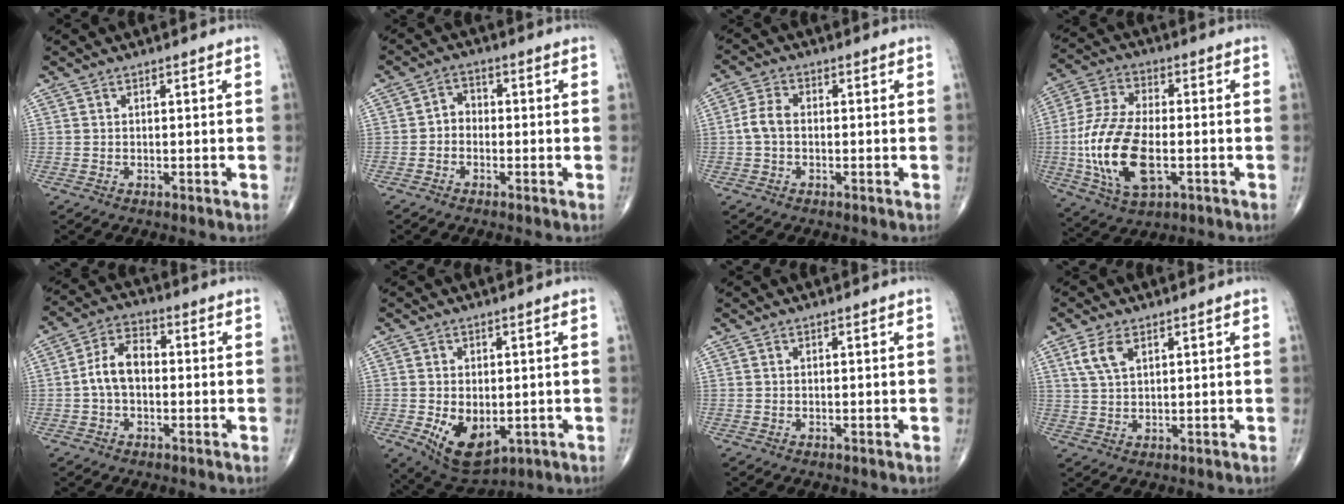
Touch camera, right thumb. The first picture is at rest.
{"total": 3.0, "force": [-0.9, 2.5, 1.5], "torque": [-0.006, 0.018, -0.029]}
{"total": 4.1, "force": [-0.4, 2.7, 3.0], "torque": [-0.063, 0.012, -0.016]}
{"total": 17.4, "force": [-3.1, 8.8, 14.6], "torque": [-0.302, 0.008, -0.053]}
{"total": 7.6, "force": [-0.5, 4.8, 5.9], "torque": [-0.103, 0.026, -0.020]}
{"total": 10.0, "force": [-2.2, 6.0, 7.7], "torque": [-0.111, -0.011, -0.019]}
{"total": 0.0}
{"total": 5.2, "force": [2.4, 2.6, 3.8], "torque": [-0.079, 0.001, 0.055]}